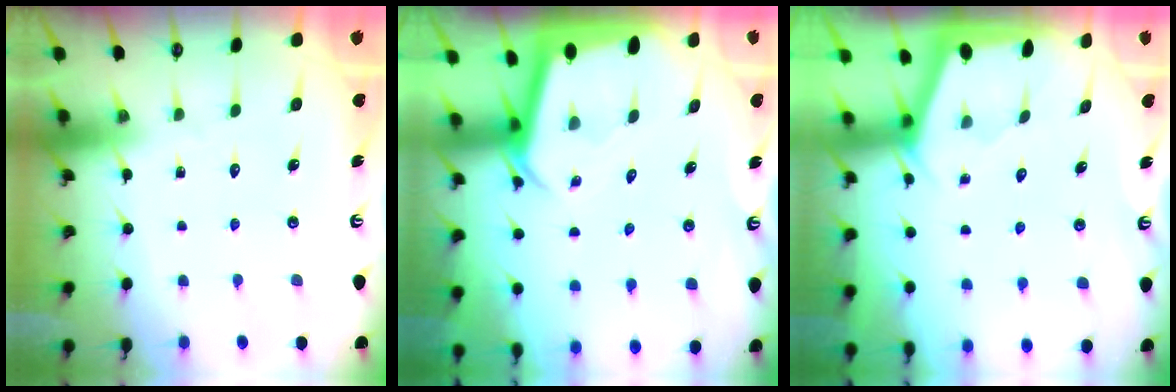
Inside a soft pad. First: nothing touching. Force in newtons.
{"total": 2.8, "press": 2.8, "slide": 0.3}
{"total": 2.8, "press": 2.8, "slide": 0.1}